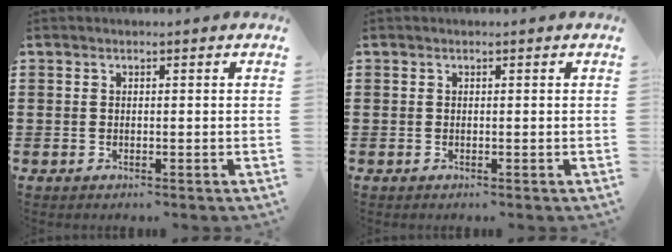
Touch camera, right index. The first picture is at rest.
{"total": 0.0}